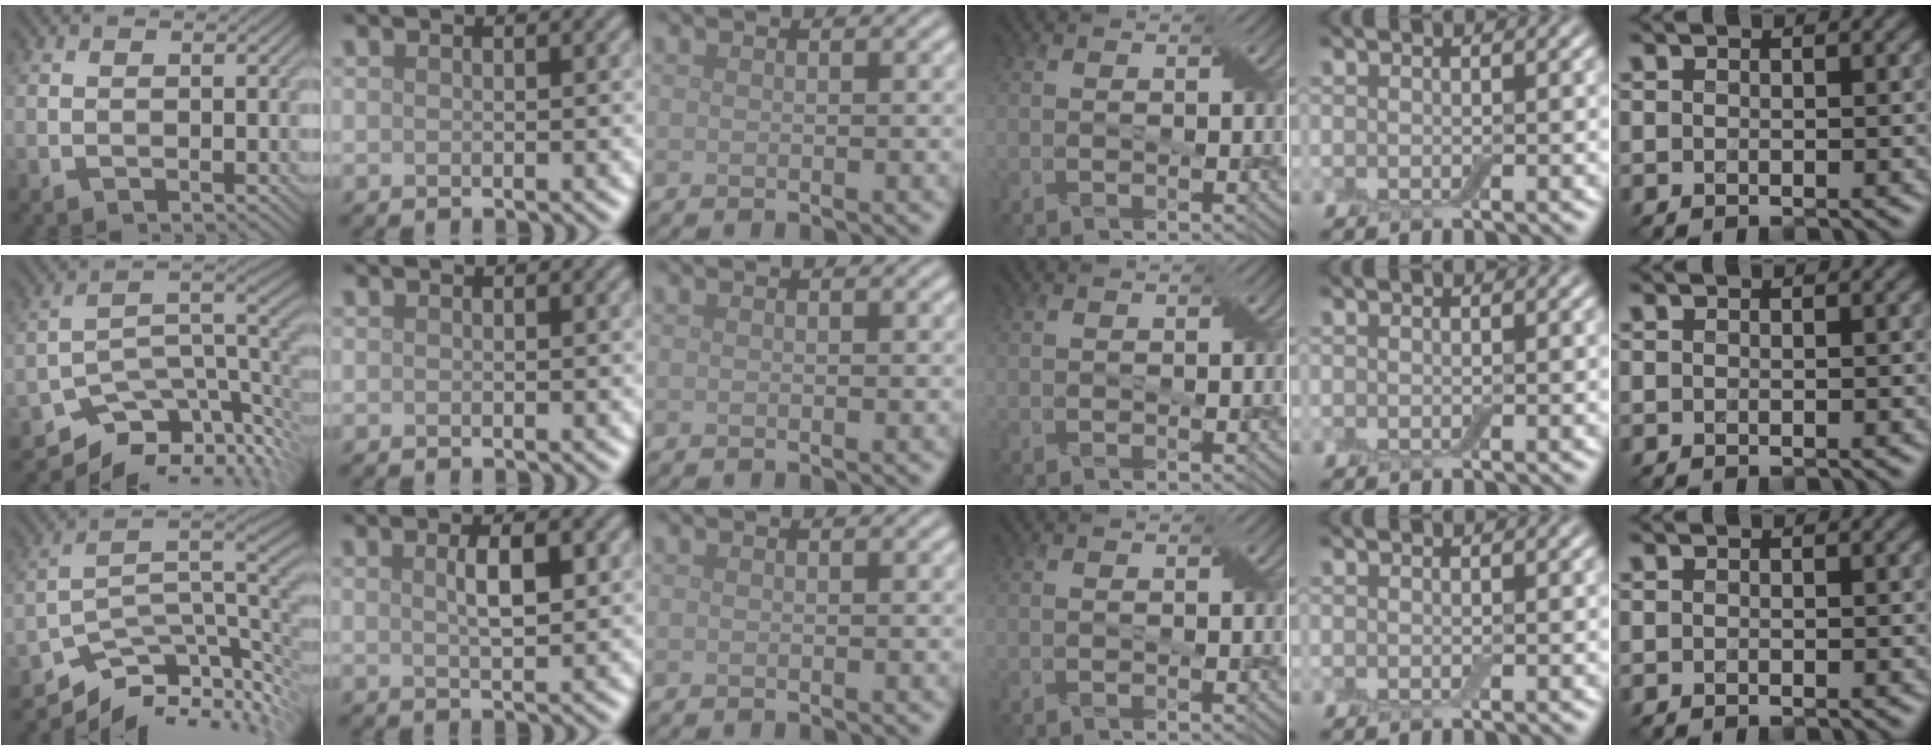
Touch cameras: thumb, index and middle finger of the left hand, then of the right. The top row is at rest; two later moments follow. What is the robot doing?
{"motion": "wrap", "object": "bandage"}